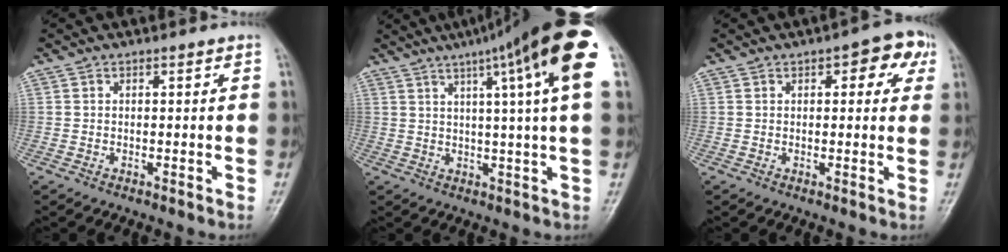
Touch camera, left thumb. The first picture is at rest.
{"total": 18.7, "force": [8.5, 1.1, 16.5], "torque": [-0.240, 0.005, 0.109]}
{"total": 6.7, "force": [2.8, 3.1, 5.2], "torque": [-0.030, 0.002, 0.023]}